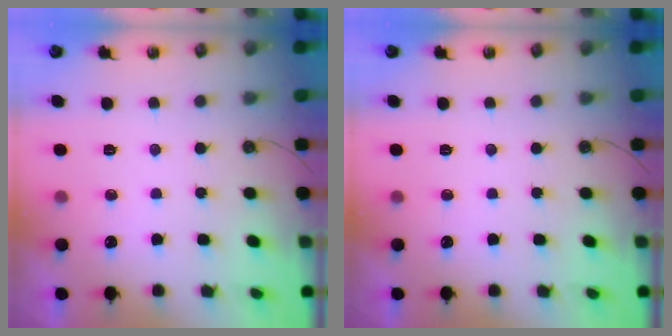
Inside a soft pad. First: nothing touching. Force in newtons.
{"total": 0.0}